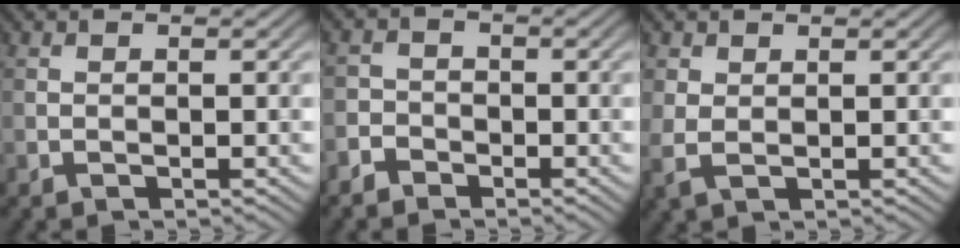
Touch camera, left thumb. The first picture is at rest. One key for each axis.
{"total": 2.5, "fx": -1.9, "fy": 1.7, "fz": 0.4, "tx": 0.003, "ty": 0.003, "tz": -0.049}
{"total": 2.3, "fx": 0.7, "fy": 1.4, "fz": 1.6, "tx": -0.048, "ty": -0.001, "tz": 0.016}